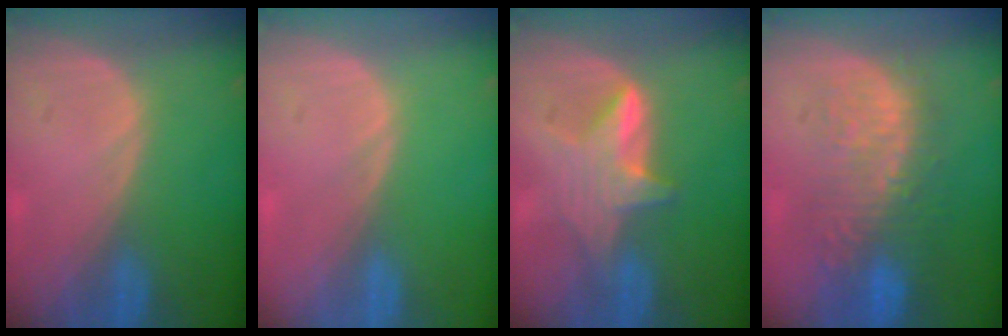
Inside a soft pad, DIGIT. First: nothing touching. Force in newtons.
{"total": 0.0}
{"total": 5.8, "press": 5.6, "slide": 1.5}
{"total": 11.1, "press": 9.7, "slide": 5.5}